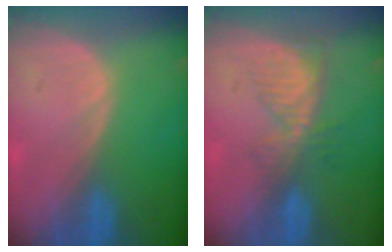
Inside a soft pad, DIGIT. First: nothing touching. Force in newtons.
{"total": 5.6, "press": 5.1, "slide": 2.4}